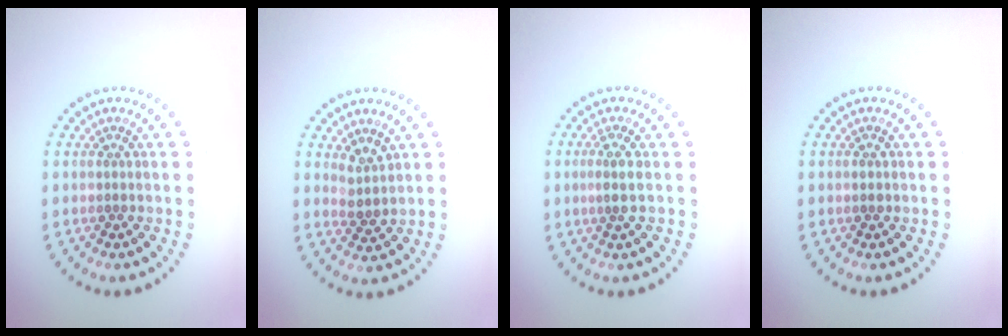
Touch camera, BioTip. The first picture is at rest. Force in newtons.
{"total": 1.9, "press": 1.4, "slide": 1.3}
{"total": 1.5, "press": 1.1, "slide": 1.0}
{"total": 0.9, "press": 0.9, "slide": 0.1}